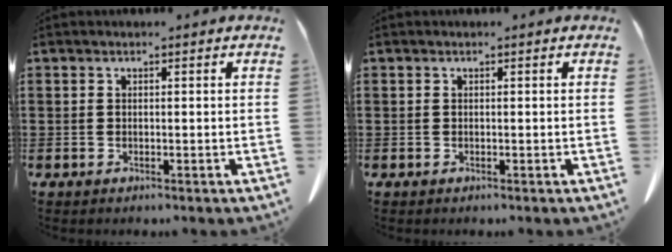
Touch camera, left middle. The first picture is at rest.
{"total": 0.0}